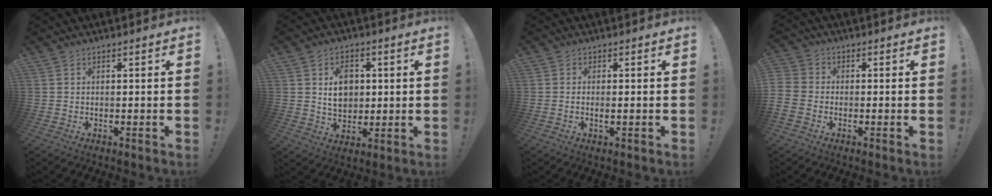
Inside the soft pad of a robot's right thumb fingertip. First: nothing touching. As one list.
[{"total": 9.1, "force": [1.9, 7.3, 5.2], "torque": [-0.063, -0.002, 0.038]}, {"total": 1.4, "force": [-0.2, 0.3, 1.4], "torque": [-0.016, -0.004, -0.005]}, {"total": 5.8, "force": [-2.7, 4.5, 2.3], "torque": [-0.058, 0.018, -0.050]}]